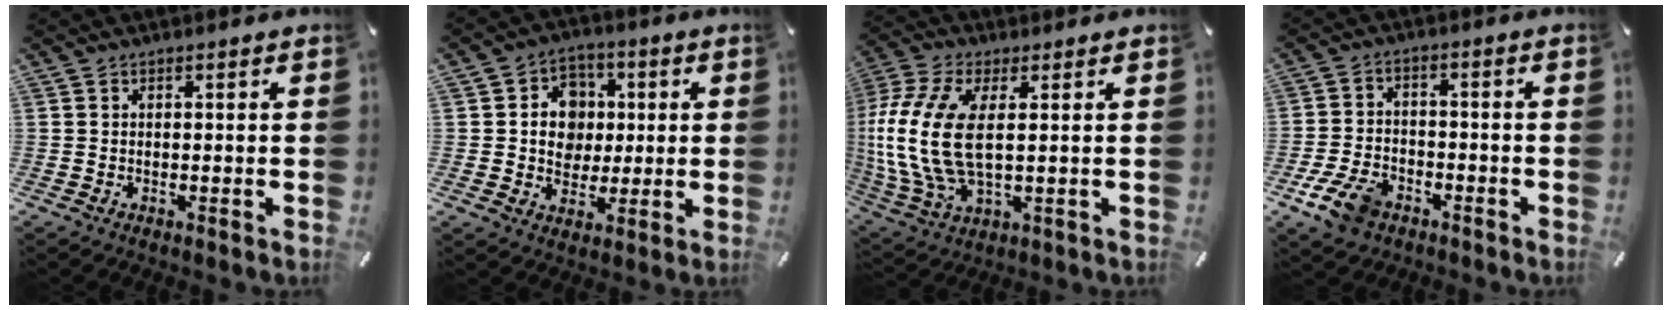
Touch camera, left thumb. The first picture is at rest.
{"total": 9.4, "force": [0.5, 8.7, 3.4], "torque": [-0.046, 0.008, 0.012]}
{"total": 16.2, "force": [2.1, 8.1, 13.9], "torque": [-0.325, -0.015, 0.035]}
{"total": 9.1, "force": [-4.9, 5.8, 4.9], "torque": [-0.109, 0.022, -0.089]}